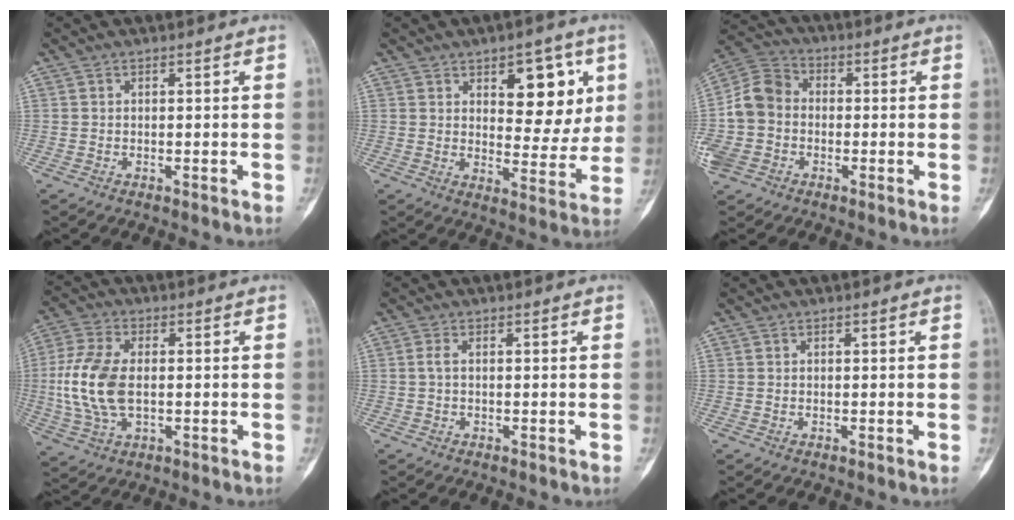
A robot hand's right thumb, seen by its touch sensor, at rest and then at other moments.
{"total": 12.1, "force": [4.7, 6.4, 9.1], "torque": [-0.074, -0.021, 0.067]}
{"total": 12.3, "force": [-2.1, 10.2, 6.7], "torque": [-0.139, 0.033, -0.049]}
{"total": 12.2, "force": [-0.5, 6.9, 10.1], "torque": [-0.229, 0.005, -0.010]}
{"total": 1.1, "force": [0.0, 0.4, 1.1], "torque": [-0.027, -0.001, -0.002]}
{"total": 0.0}